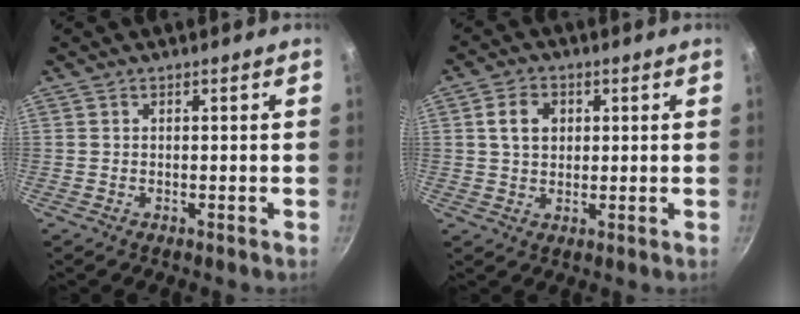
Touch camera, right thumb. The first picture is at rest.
{"total": 5.5, "force": [1.3, 4.2, 3.3], "torque": [-0.043, 0.006, 0.022]}